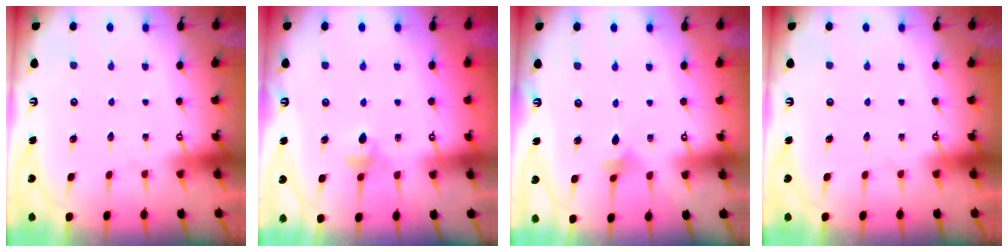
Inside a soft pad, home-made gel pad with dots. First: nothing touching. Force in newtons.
{"total": 3.7, "press": 3.6, "slide": 0.9}
{"total": 2.4, "press": 2.3, "slide": 0.5}
{"total": 0.0}